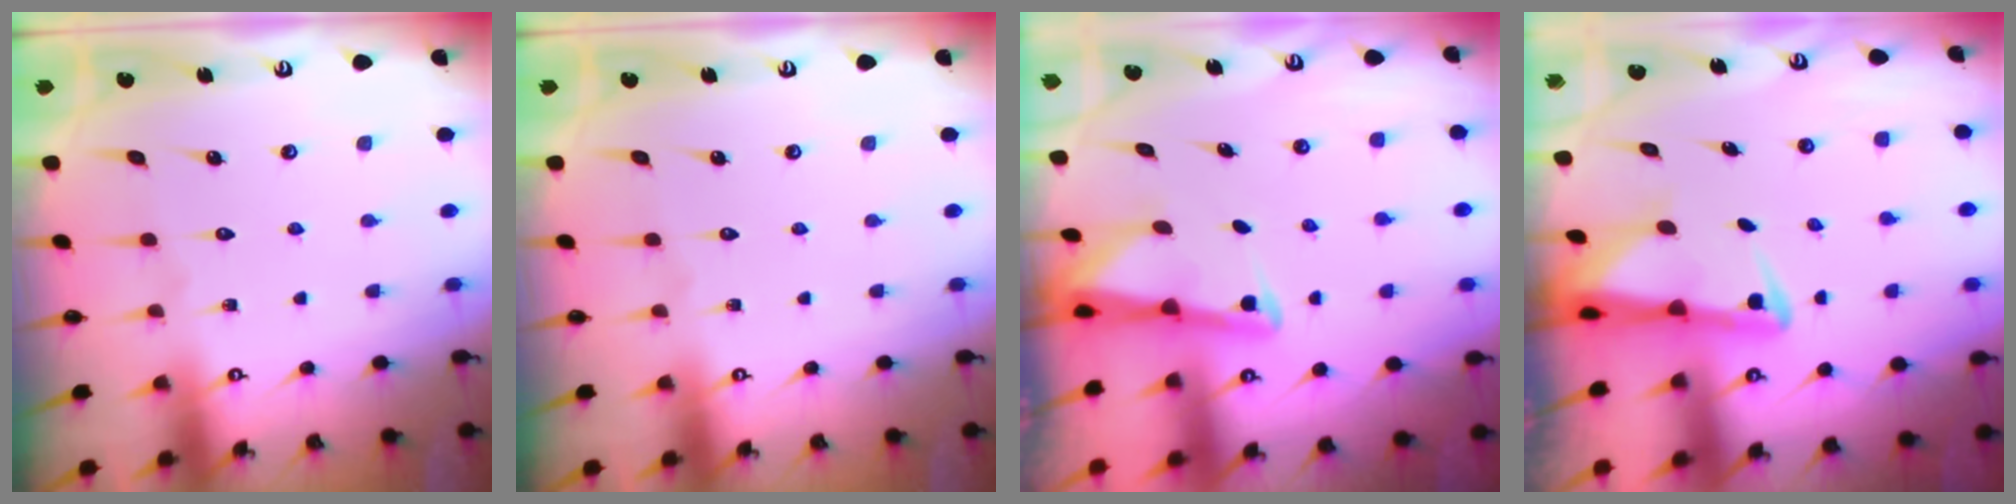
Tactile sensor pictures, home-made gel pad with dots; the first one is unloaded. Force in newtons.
{"total": 0.0}
{"total": 2.9, "press": 2.9, "slide": 0.3}
{"total": 2.6, "press": 2.5, "slide": 0.7}